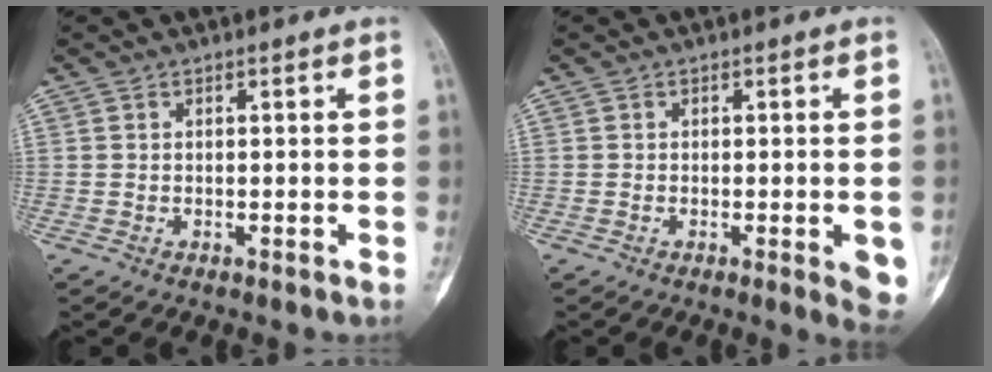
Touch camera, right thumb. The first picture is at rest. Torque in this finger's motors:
{"motor_torque": [1.21, 1.21, 0.98, -0.39, 0.20]}